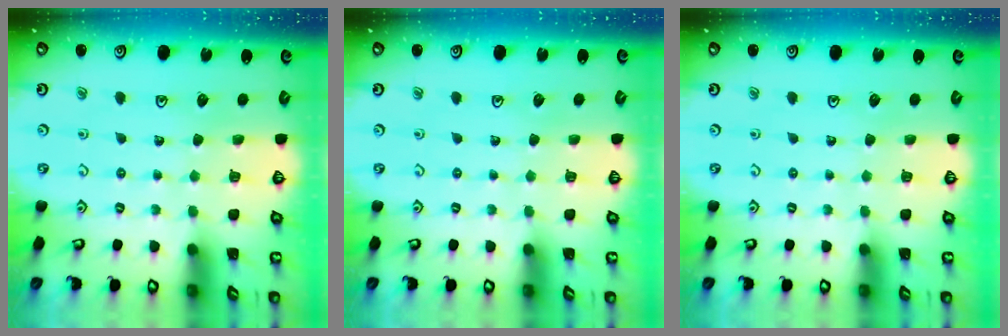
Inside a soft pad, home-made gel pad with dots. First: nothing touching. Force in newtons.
{"total": 0.0}
{"total": 0.0}